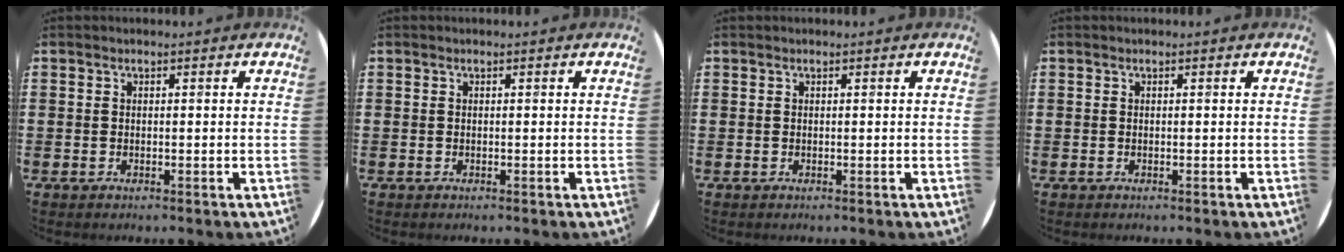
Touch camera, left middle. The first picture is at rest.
{"total": 0.0}
{"total": 0.0}
{"total": 0.0}